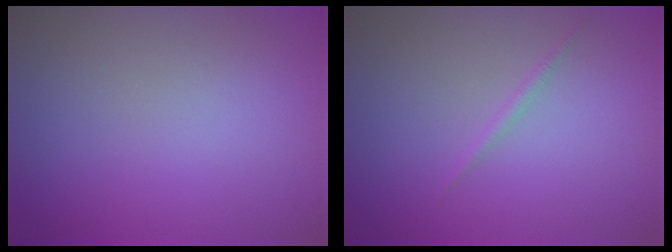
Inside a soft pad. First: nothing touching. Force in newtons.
{"total": 0.6, "press": 0.6, "slide": 0.0}